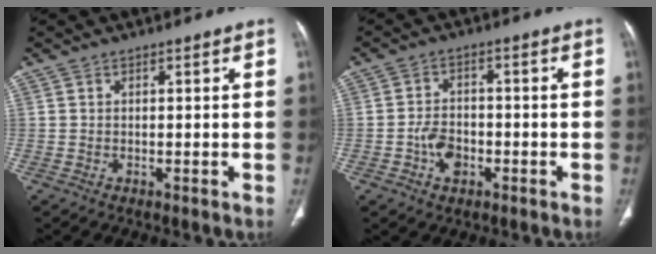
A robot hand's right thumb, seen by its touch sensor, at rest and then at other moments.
{"total": 5.2, "force": [-2.0, 3.6, 3.1], "torque": [-0.045, 0.019, -0.034]}